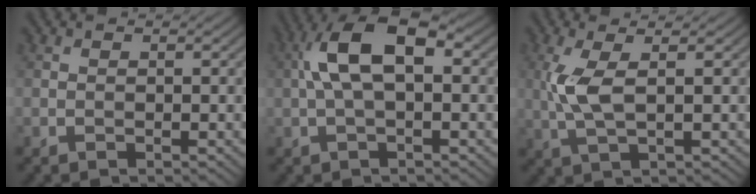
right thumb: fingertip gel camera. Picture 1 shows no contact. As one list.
[{"total": 8.8, "force": [1.2, 3.9, 7.8], "torque": [-0.160, 0.022, 0.013]}, {"total": 5.1, "force": [0.8, 1.5, 4.8], "torque": [-0.121, 0.004, 0.015]}]